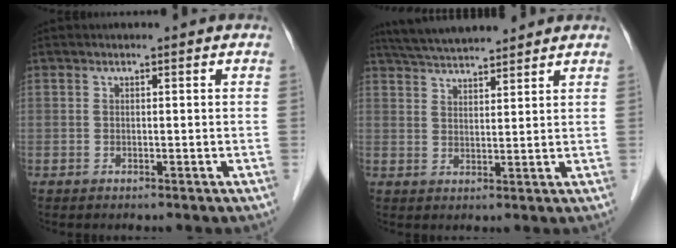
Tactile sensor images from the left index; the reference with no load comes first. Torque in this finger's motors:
{"motor_torque": [0.04, -0.26, 0.19, 0.05]}